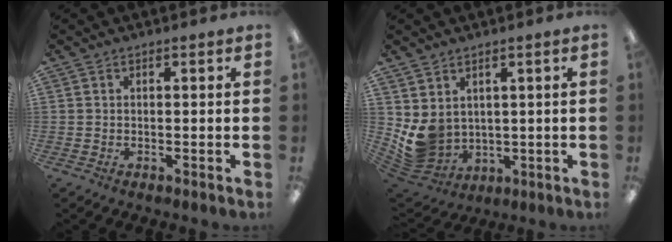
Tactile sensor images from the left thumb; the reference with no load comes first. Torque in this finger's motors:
{"motor_torque": [1.06, 1.60, 0.81, -0.80, 0.05]}